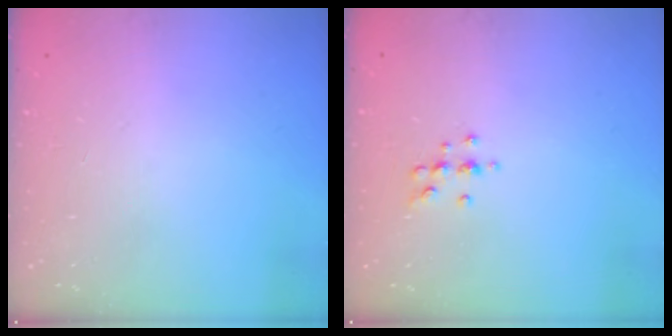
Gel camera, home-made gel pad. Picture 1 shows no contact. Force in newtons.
{"total": 4.9, "press": 4.8, "slide": 0.7}